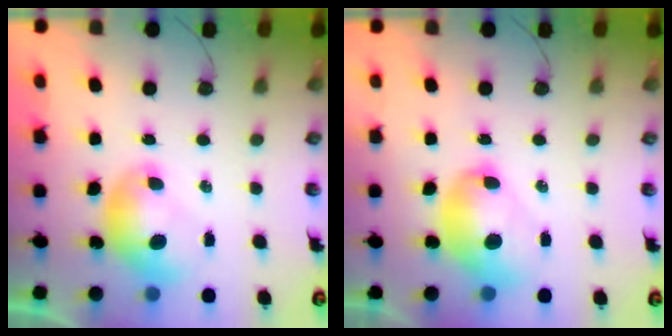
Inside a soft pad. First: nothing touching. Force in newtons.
{"total": 3.3, "press": 3.3, "slide": 0.2}